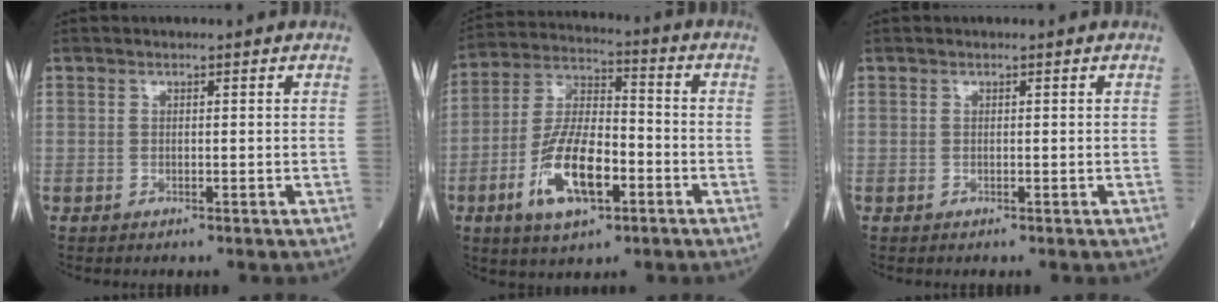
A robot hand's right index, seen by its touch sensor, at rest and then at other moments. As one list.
[{"total": 13.2, "force": [-5.1, 4.9, 11.2], "torque": [-0.229, 0.003, -0.090]}, {"total": 0.0}]